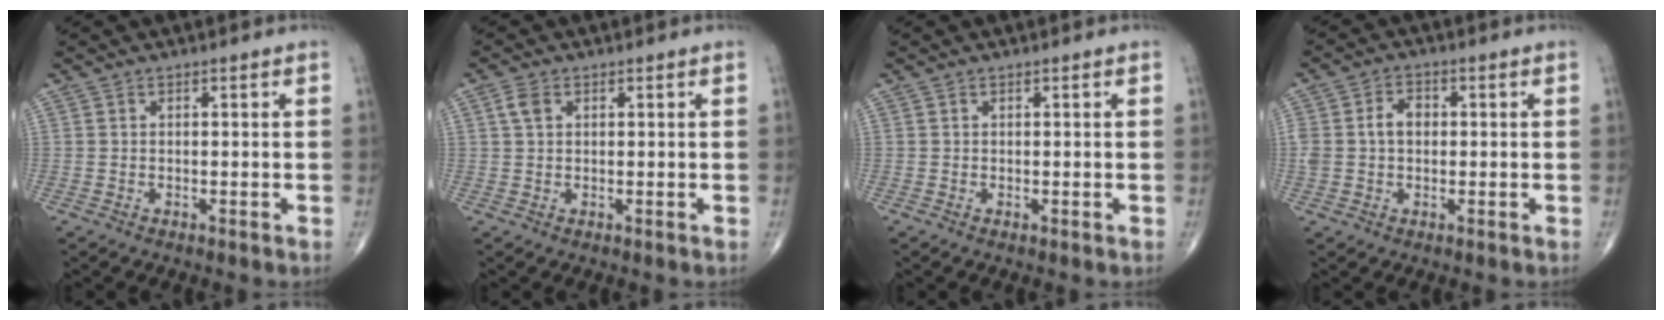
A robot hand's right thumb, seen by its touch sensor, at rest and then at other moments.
{"total": 2.4, "force": [0.9, 1.6, 1.6], "torque": [-0.034, 0.007, 0.018]}
{"total": 0.0}
{"total": 5.3, "force": [0.4, 3.8, 3.7], "torque": [-0.074, 0.019, 0.007]}